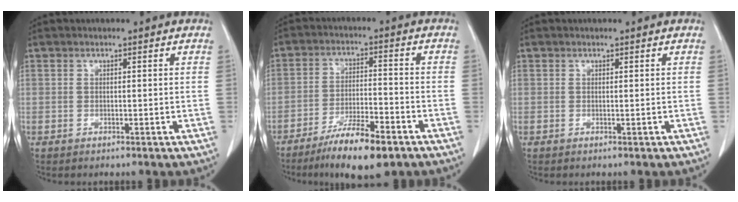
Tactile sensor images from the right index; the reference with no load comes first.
{"total": 10.2, "force": [-7.0, 1.9, 7.3], "torque": [-0.126, -0.016, -0.116]}
{"total": 0.0}